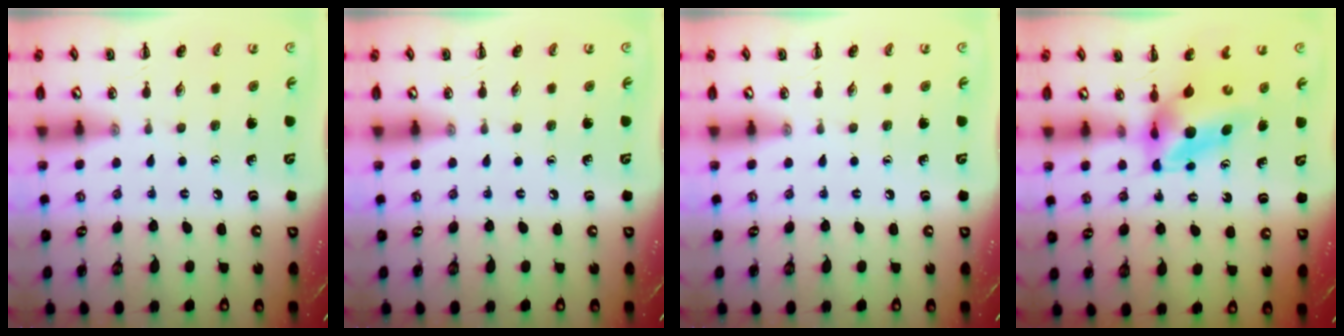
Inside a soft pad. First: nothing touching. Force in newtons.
{"total": 0.0}
{"total": 0.0}
{"total": 4.6, "press": 4.5, "slide": 1.1}